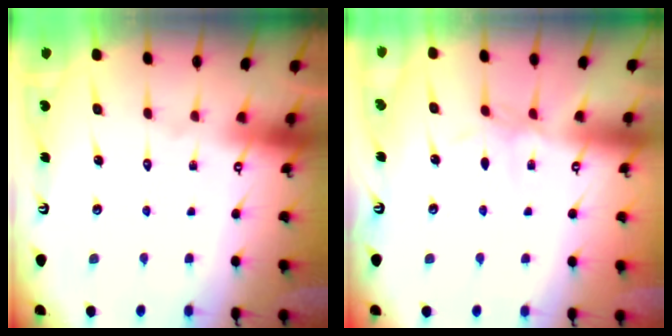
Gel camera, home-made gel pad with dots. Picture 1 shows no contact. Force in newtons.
{"total": 1.7, "press": 1.6, "slide": 0.4}